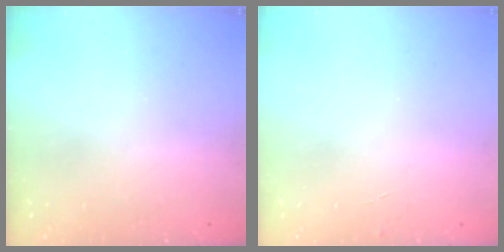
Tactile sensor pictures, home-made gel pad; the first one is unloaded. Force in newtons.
{"total": 2.5, "press": 2.5, "slide": 0.2}